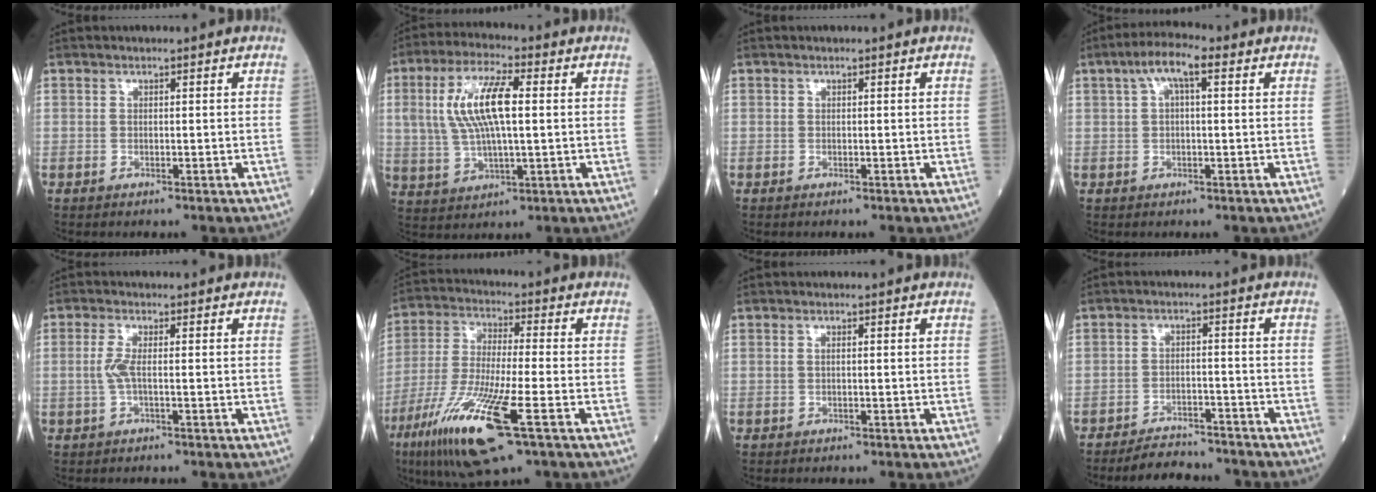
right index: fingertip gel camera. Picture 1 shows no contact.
{"total": 11.4, "force": [1.9, 3.3, 10.7], "torque": [-0.227, 0.015, 0.038]}
{"total": 0.0}
{"total": 5.9, "force": [2.3, 1.5, 5.2], "torque": [-0.099, 0.029, 0.036]}
{"total": 2.5, "force": [-0.1, 0.3, 2.5], "torque": [-0.063, -0.002, -0.006]}
{"total": 16.1, "force": [-7.5, 1.5, 14.2], "torque": [-0.304, -0.040, -0.136]}
{"total": 0.5, "force": [0.1, 0.1, 0.5], "torque": [-0.013, 0.000, 0.001]}
{"total": 7.2, "force": [-6.8, 1.6, 1.5], "torque": [-0.017, 0.002, -0.105]}